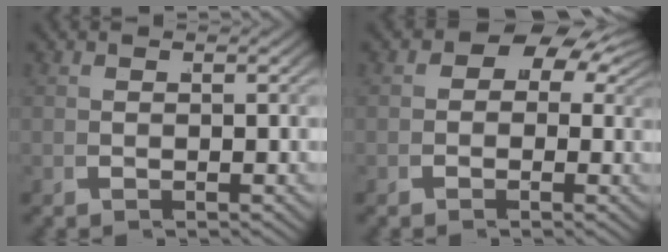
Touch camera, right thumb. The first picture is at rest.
{"total": 5.3, "force": [1.8, 3.7, 3.3], "torque": [-0.056, 0.004, 0.022]}